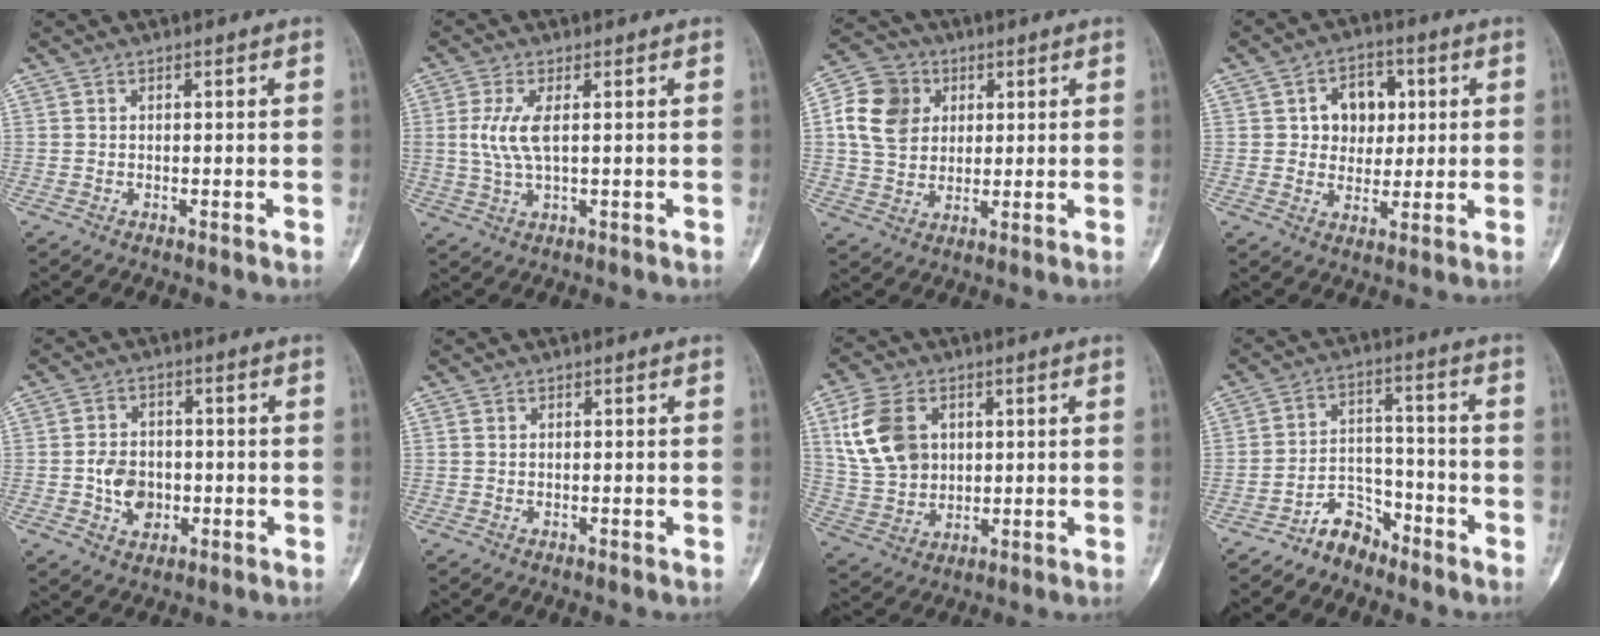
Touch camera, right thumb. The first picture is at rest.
{"total": 6.1, "force": [1.1, 2.2, 5.6], "torque": [-0.139, -0.004, 0.025]}
{"total": 12.0, "force": [2.9, 9.8, 6.2], "torque": [-0.099, 0.001, 0.049]}
{"total": 8.8, "force": [1.9, 6.9, 5.2], "torque": [-0.026, 0.002, 0.028]}
{"total": 7.0, "force": [-1.3, 5.4, 4.3], "torque": [-0.047, 0.009, -0.020]}
{"total": 0.7, "force": [0.3, 0.5, 0.4], "torque": [-0.011, 0.001, 0.006]}
{"total": 13.1, "force": [4.0, 9.5, 8.1], "torque": [-0.143, -0.009, 0.084]}
{"total": 6.9, "force": [-5.6, 3.7, 1.7], "torque": [0.000, 0.065, -0.104]}